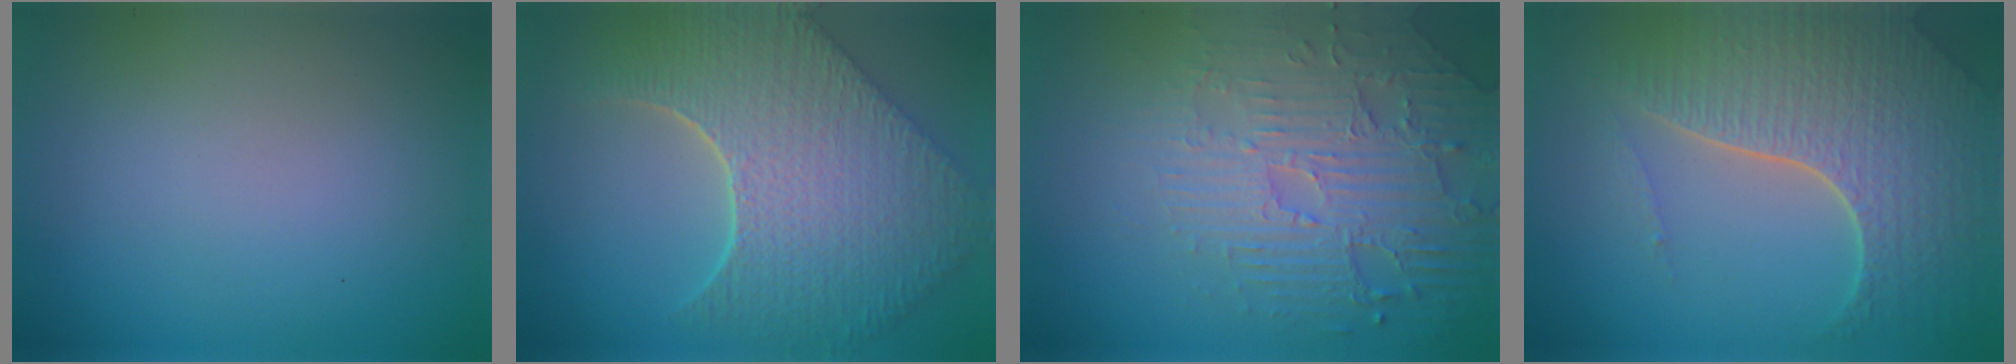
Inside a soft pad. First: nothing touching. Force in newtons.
{"total": 9.6, "press": 7.0, "slide": 6.7}
{"total": 4.4, "press": 4.1, "slide": 1.6}
{"total": 7.2, "press": 5.2, "slide": 4.9}